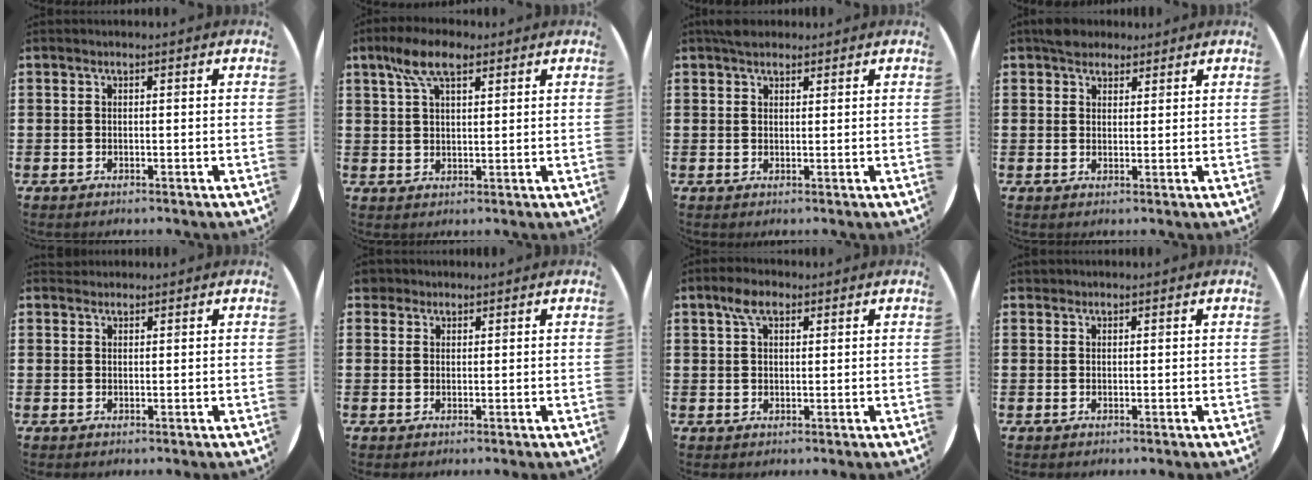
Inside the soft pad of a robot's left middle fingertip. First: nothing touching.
{"total": 6.9, "force": [4.4, 2.9, 4.5], "torque": [-0.090, 0.005, 0.077]}
{"total": 2.0, "force": [1.7, 0.9, 0.4], "torque": [-0.003, 0.002, 0.032]}
{"total": 2.9, "force": [2.6, 1.4, 0.2], "torque": [0.005, -0.001, 0.047]}
{"total": 0.9, "force": [0.9, 0.3, -0.2], "torque": [0.010, 0.000, 0.016]}
{"total": 1.6, "force": [1.4, 0.8, 0.0], "torque": [0.004, 0.002, 0.027]}
{"total": 3.8, "force": [2.5, 1.8, 2.3], "torque": [-0.041, 0.006, 0.042]}
{"total": 0.6, "force": [0.5, 0.1, -0.1], "torque": [0.002, 0.004, 0.010]}